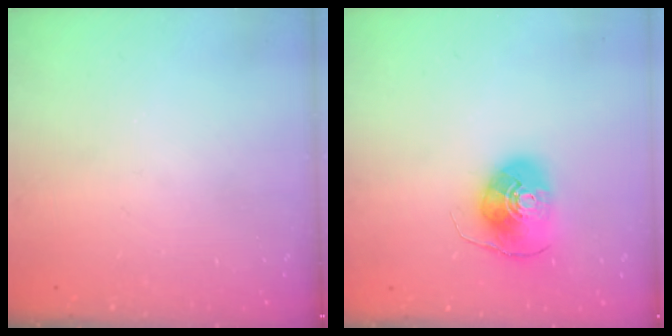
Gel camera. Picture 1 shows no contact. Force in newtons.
{"total": 9.8, "press": 9.7, "slide": 1.2}